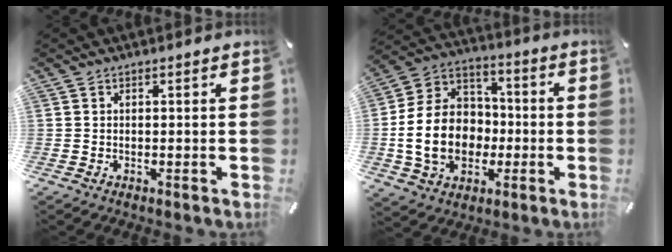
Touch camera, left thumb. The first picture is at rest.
{"total": 17.1, "force": [-3.5, 13.5, 9.9], "torque": [-0.219, 0.022, -0.060]}